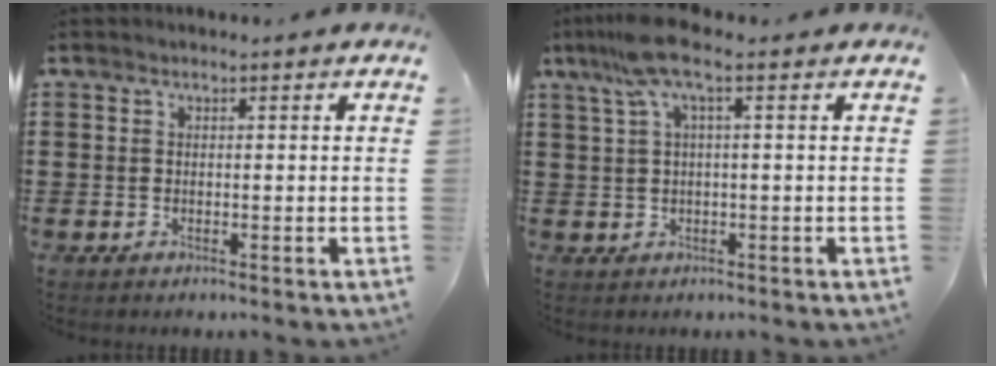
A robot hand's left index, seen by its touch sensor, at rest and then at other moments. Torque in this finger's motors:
{"motor_torque": [0.47, -0.47, 0.64, 0.21]}